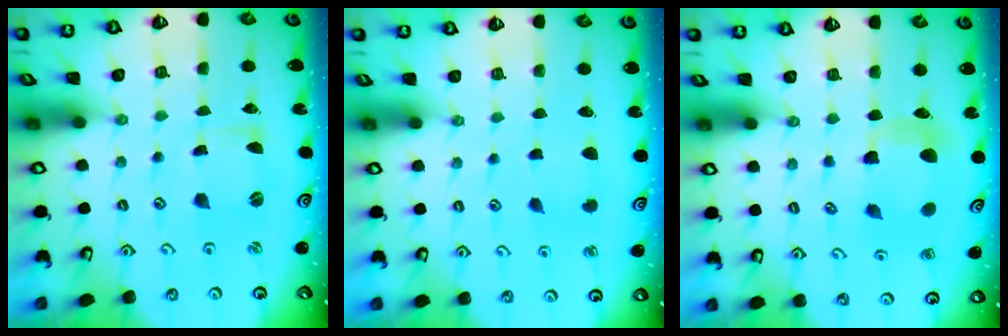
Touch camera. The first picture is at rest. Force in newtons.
{"total": 2.8, "press": 2.7, "slide": 0.7}
{"total": 6.2, "press": 6.2, "slide": 0.3}